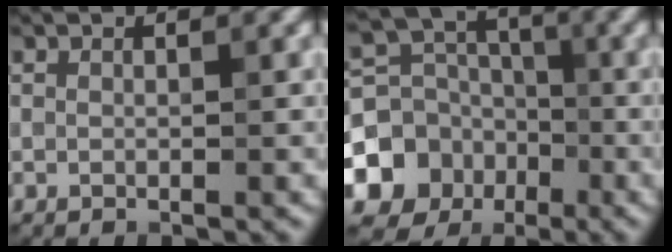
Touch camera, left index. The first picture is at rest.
{"total": 12.0, "force": [-4.5, 10.6, 3.6], "torque": [-0.092, -0.021, -0.096]}